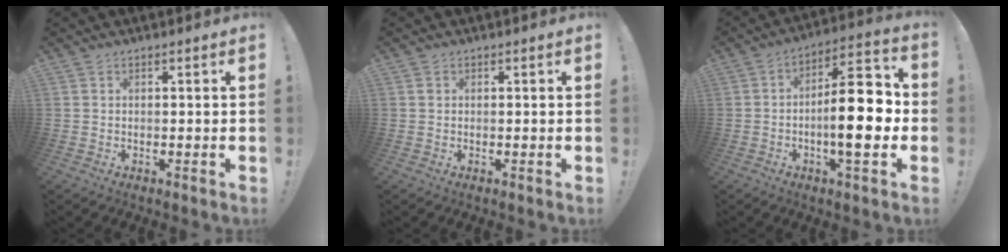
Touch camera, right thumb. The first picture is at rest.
{"total": 0.6, "force": [0.2, 0.5, 0.1], "torque": [0.003, 0.000, 0.001]}
{"total": 16.3, "force": [-2.6, 5.1, 15.3], "torque": [-0.232, 0.010, -0.045]}